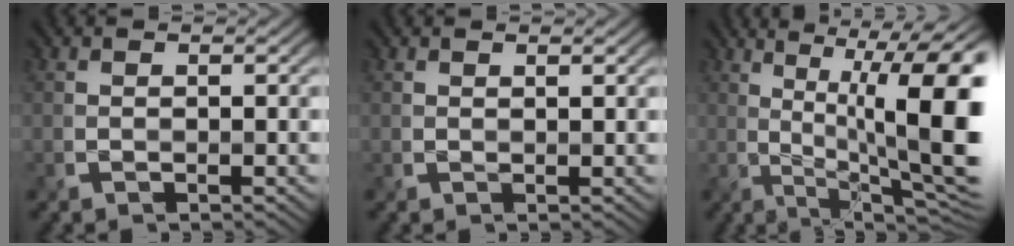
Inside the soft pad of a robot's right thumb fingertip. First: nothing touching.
{"total": 0.6, "force": [0.6, 0.1, 0.1], "torque": [-0.004, -0.002, 0.011]}
{"total": 14.3, "force": [0.9, 4.4, 13.6], "torque": [-0.185, 0.012, 0.016]}